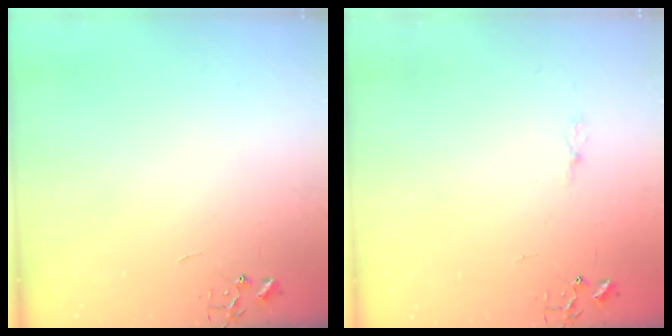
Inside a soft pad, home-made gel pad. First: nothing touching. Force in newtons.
{"total": 3.3, "press": 3.3, "slide": 0.4}